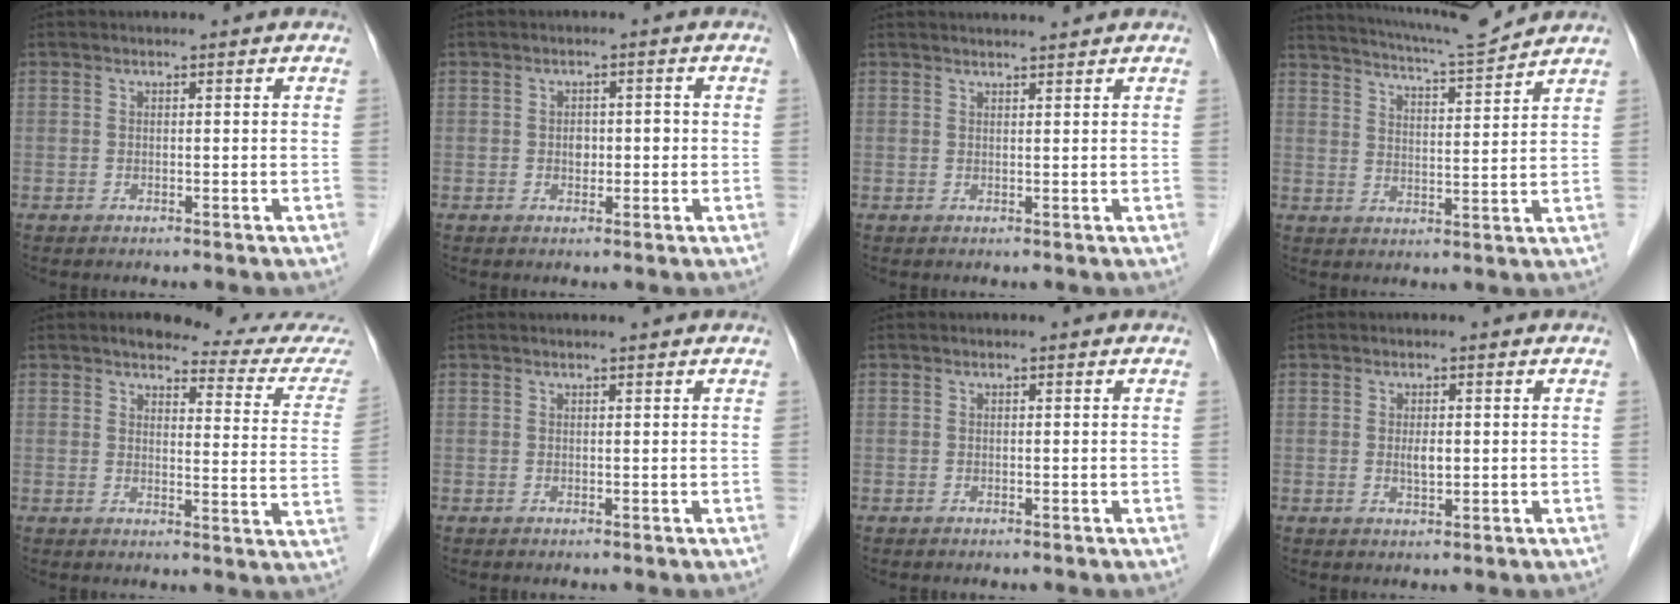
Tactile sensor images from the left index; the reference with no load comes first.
{"total": 2.2, "force": [-0.2, 1.5, 1.6], "torque": [-0.026, 0.012, -0.001]}
{"total": 3.4, "force": [3.3, -0.2, 0.9], "torque": [-0.014, 0.020, 0.046]}
{"total": 9.9, "force": [9.5, -1.2, 2.6], "torque": [-0.054, -0.004, 0.148]}
{"total": 13.2, "force": [12.5, 1.1, 4.3], "torque": [-0.036, -0.050, 0.120]}
{"total": 1.0, "force": [0.9, -0.2, 0.4], "torque": [-0.006, 0.005, 0.017]}
{"total": 0.0}
{"total": 1.7, "force": [0.2, 0.6, 1.6], "torque": [-0.032, -0.002, 0.004]}